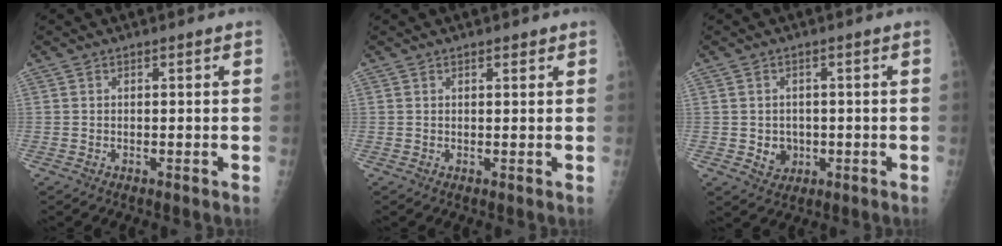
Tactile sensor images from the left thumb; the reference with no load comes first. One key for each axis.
{"total": 1.4, "fx": 1.0, "fy": 0.6, "fz": 0.8, "tx": -0.006, "ty": -0.005, "tz": 0.013}
{"total": 3.7, "fx": -0.5, "fy": 3.3, "fz": 1.6, "tx": -0.007, "ty": 0.001, "tz": 0.003}